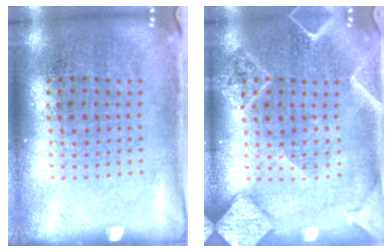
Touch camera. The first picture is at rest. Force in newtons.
{"total": 2.1, "press": 2.1, "slide": 0.3}